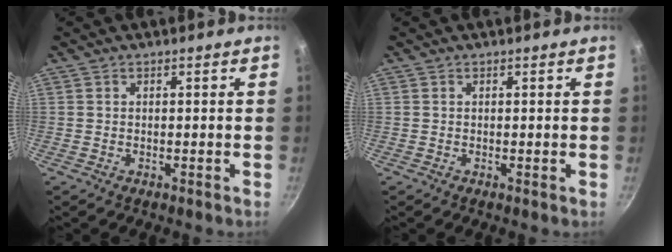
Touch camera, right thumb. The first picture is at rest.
{"total": 0.0}